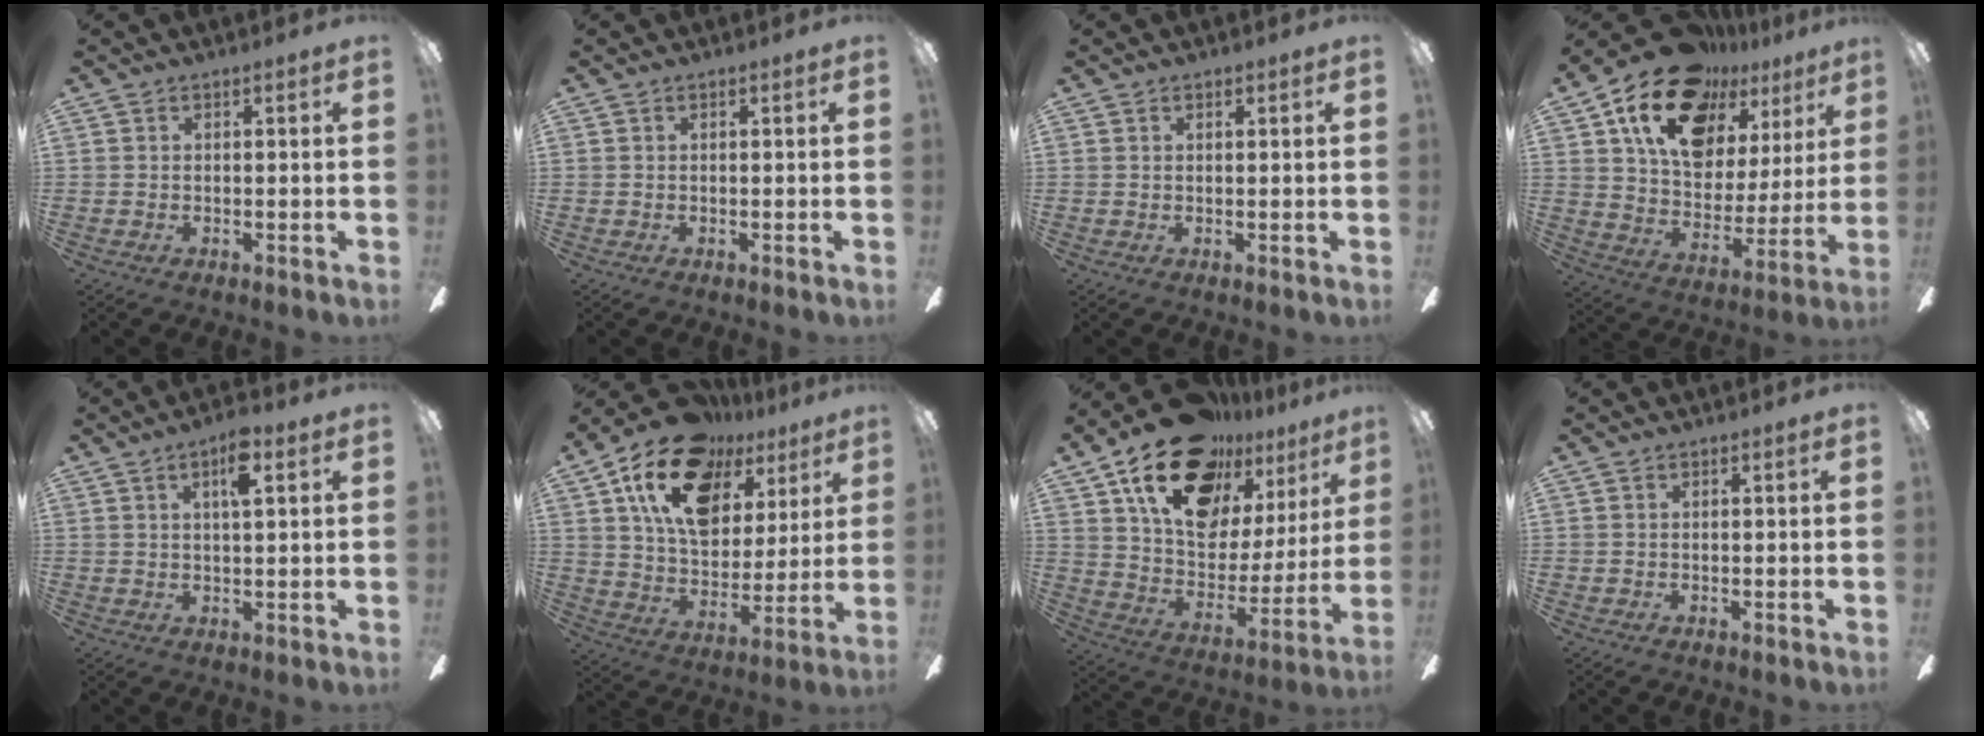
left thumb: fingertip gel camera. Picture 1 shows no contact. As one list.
[{"total": 0.0}, {"total": 0.6, "force": [0.4, 0.3, 0.2], "torque": [-0.005, 0.002, 0.008]}, {"total": 20.5, "force": [13.8, 11.9, 9.4], "torque": [-0.171, -0.078, 0.251]}, {"total": 5.7, "force": [3.0, 1.4, 4.7], "torque": [-0.075, -0.002, 0.043]}, {"total": 20.7, "force": [11.7, 12.6, 11.5], "torque": [-0.204, -0.049, 0.211]}, {"total": 24.0, "force": [15.9, 13.2, 12.2], "torque": [-0.199, -0.089, 0.289]}, {"total": 0.0}]